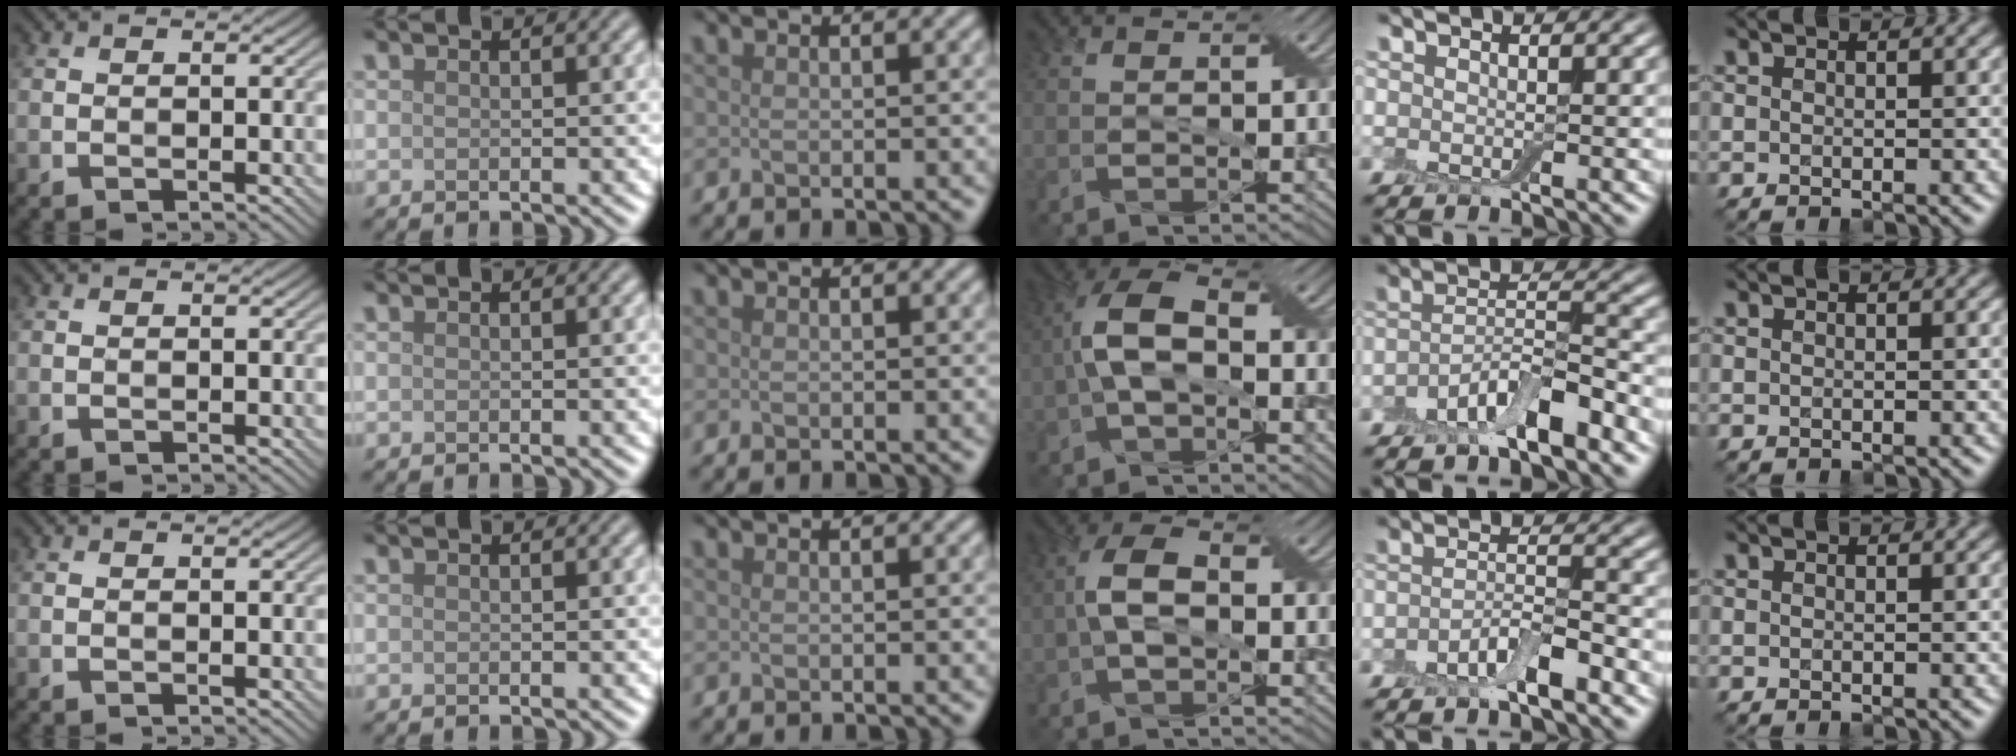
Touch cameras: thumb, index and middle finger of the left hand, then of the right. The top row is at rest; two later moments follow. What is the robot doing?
{"motion": "fold", "object": "bandage"}